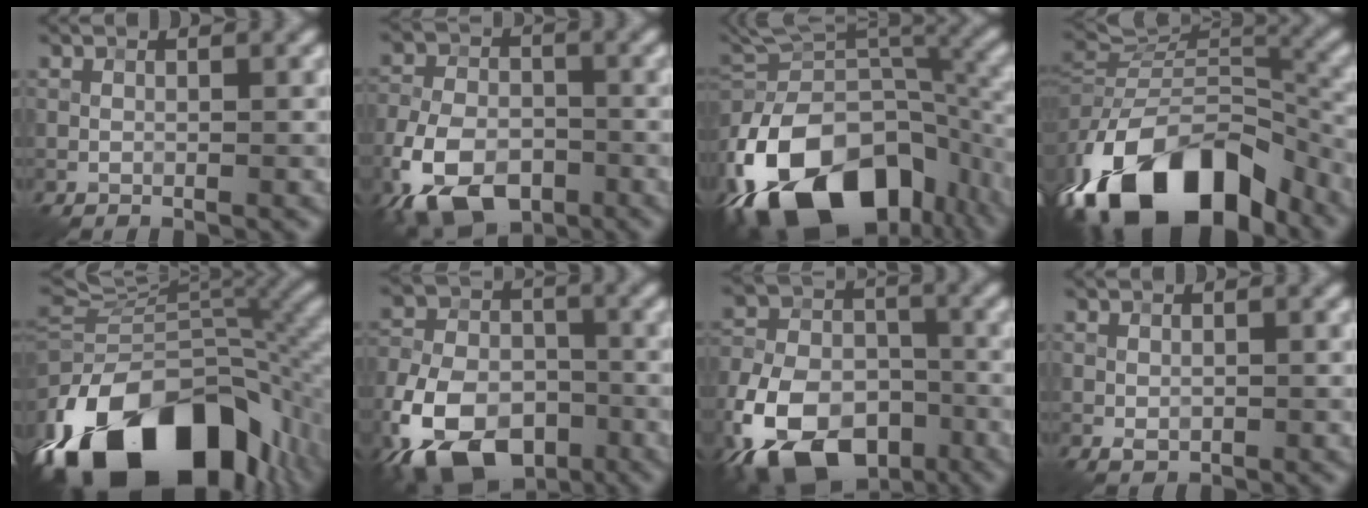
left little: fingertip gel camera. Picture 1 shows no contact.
{"total": 9.3, "force": [-5.1, 5.2, 5.8], "torque": [-0.127, -0.014, -0.102]}
{"total": 17.2, "force": [-9.6, 9.2, 10.8], "torque": [-0.221, 0.000, -0.165]}
{"total": 16.2, "force": [-9.1, 8.9, 10.1], "torque": [-0.203, 0.014, -0.153]}
{"total": 18.1, "force": [-9.8, 9.7, 11.8], "torque": [-0.225, -0.008, -0.157]}
{"total": 12.3, "force": [-6.8, 7.1, 7.4], "torque": [-0.157, -0.018, -0.128]}
{"total": 13.5, "force": [-7.7, 7.8, 7.9], "torque": [-0.163, -0.026, -0.141]}
{"total": 0.9, "force": [-0.2, 0.7, 0.6], "torque": [-0.008, -0.003, -0.002]}